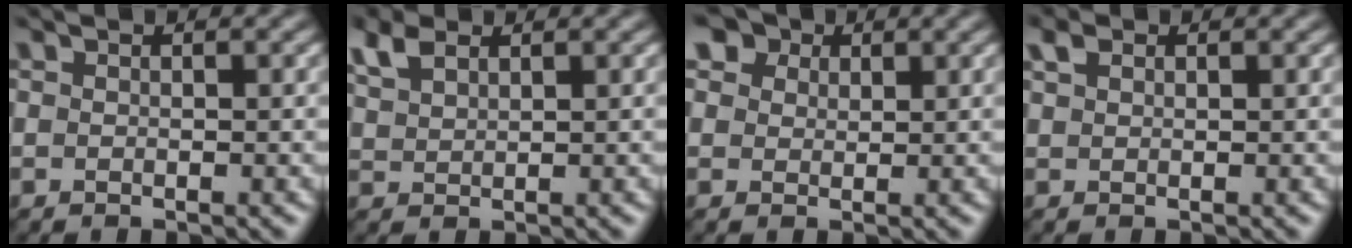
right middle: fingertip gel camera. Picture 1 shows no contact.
{"total": 2.6, "force": [1.8, 1.3, 1.2], "torque": [-0.037, 0.008, 0.041]}
{"total": 5.5, "force": [3.8, 3.4, 2.1], "torque": [-0.058, 0.004, 0.054]}
{"total": 1.5, "force": [0.9, 0.9, 0.7], "torque": [-0.019, 0.002, 0.019]}